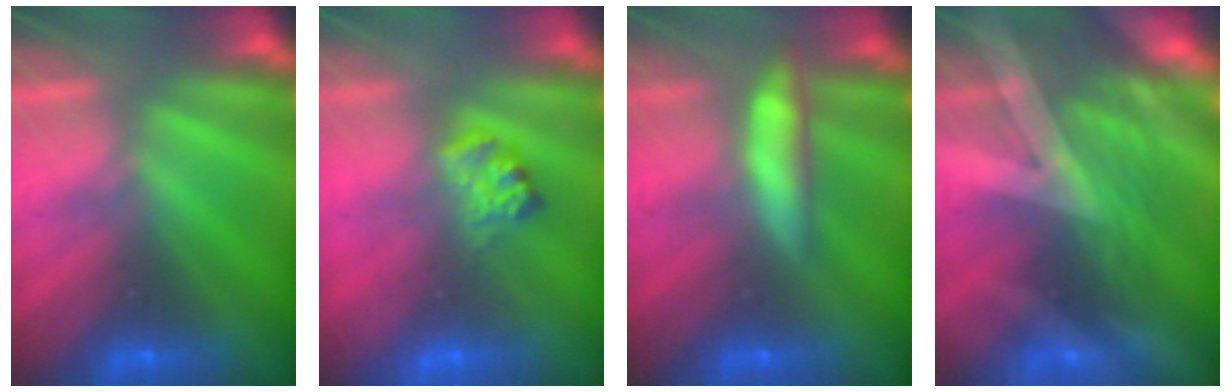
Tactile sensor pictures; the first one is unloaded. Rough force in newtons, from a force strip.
{"total": 2.4}
{"total": 8.6}
{"total": 2.9}